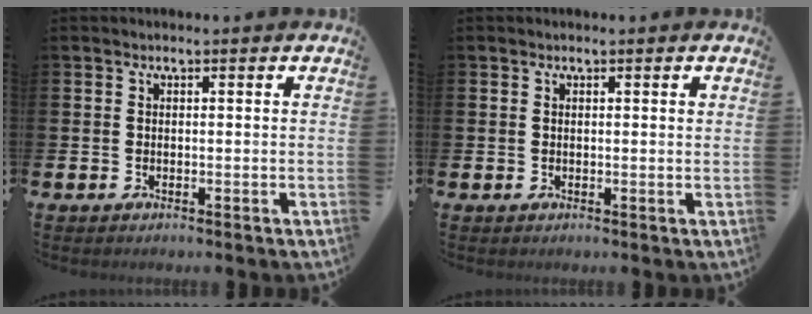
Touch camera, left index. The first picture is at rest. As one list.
[{"total": 0.5, "force": [0.2, 0.0, 0.5], "torque": [-0.008, 0.000, 0.004]}]